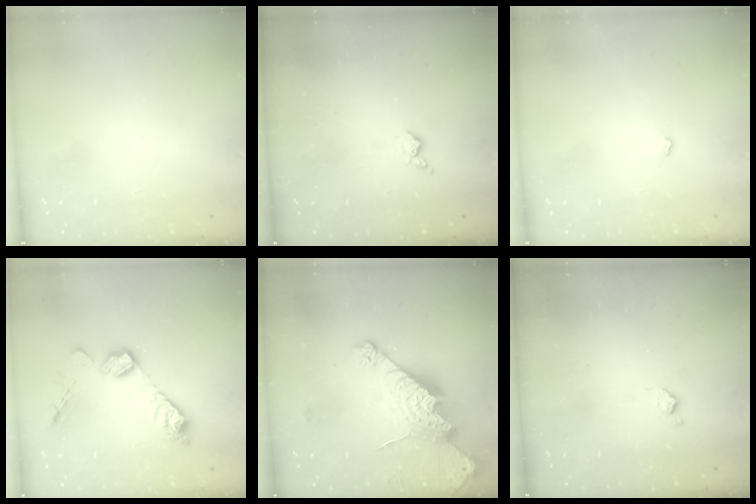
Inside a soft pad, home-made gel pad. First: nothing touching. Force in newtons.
{"total": 3.6, "press": 3.6, "slide": 0.6}
{"total": 1.8, "press": 1.8, "slide": 0.4}
{"total": 12.6, "press": 12.6, "slide": 0.8}
{"total": 17.5, "press": 17.4, "slide": 1.3}
{"total": 3.3, "press": 3.3, "slide": 0.6}